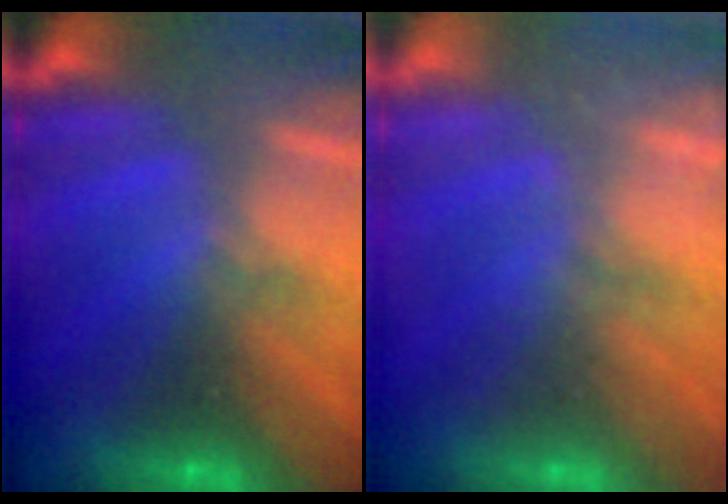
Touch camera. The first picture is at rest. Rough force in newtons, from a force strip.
{"total": 1.9}